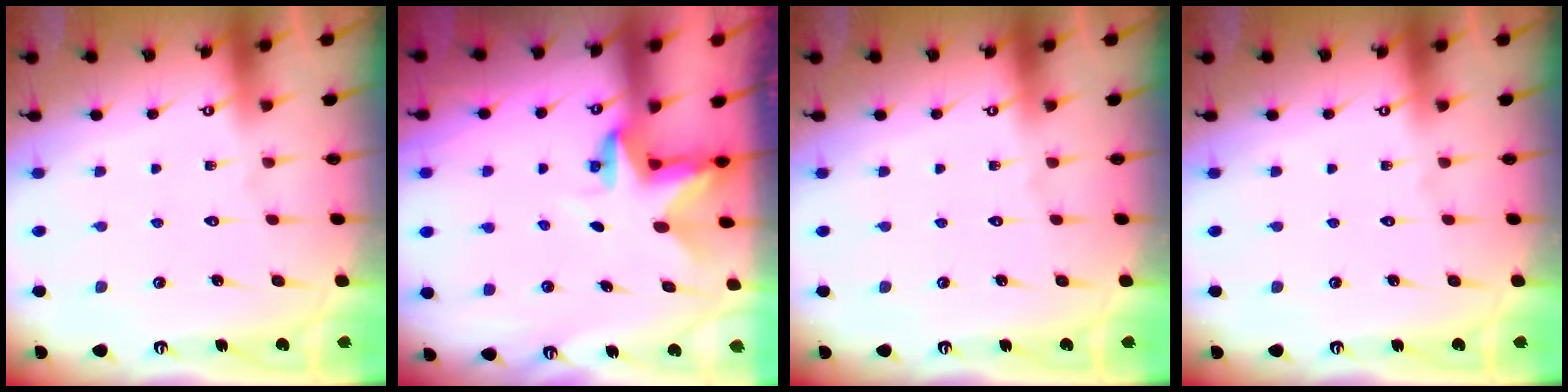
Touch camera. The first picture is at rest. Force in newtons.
{"total": 3.0, "press": 3.0, "slide": 0.2}
{"total": 0.0}
{"total": 0.0}